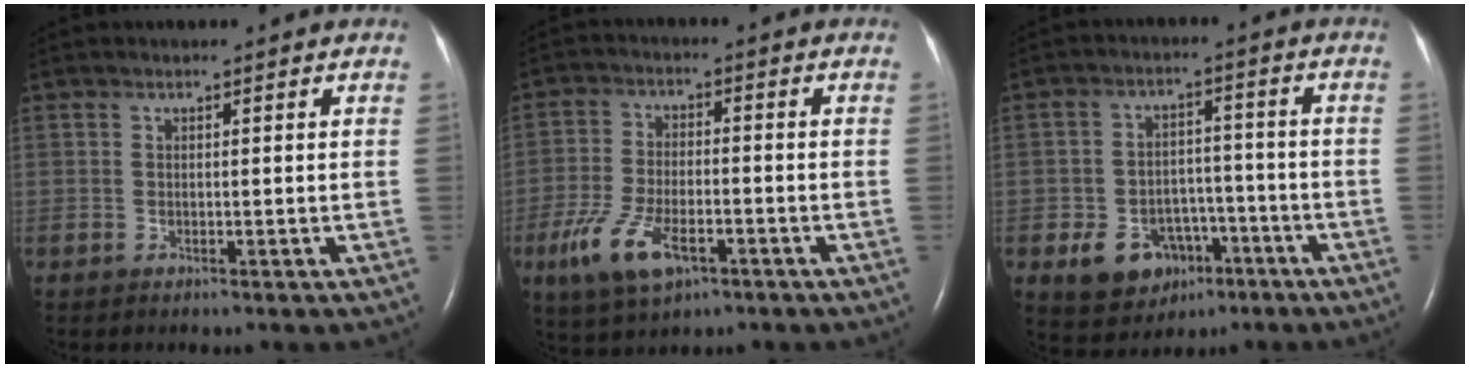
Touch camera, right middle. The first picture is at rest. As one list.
[{"total": 9.3, "force": [-4.6, 3.9, 7.1], "torque": [-0.156, -0.010, -0.079]}, {"total": 8.8, "force": [-4.1, 6.5, 4.3], "torque": [-0.075, 0.014, -0.056]}]